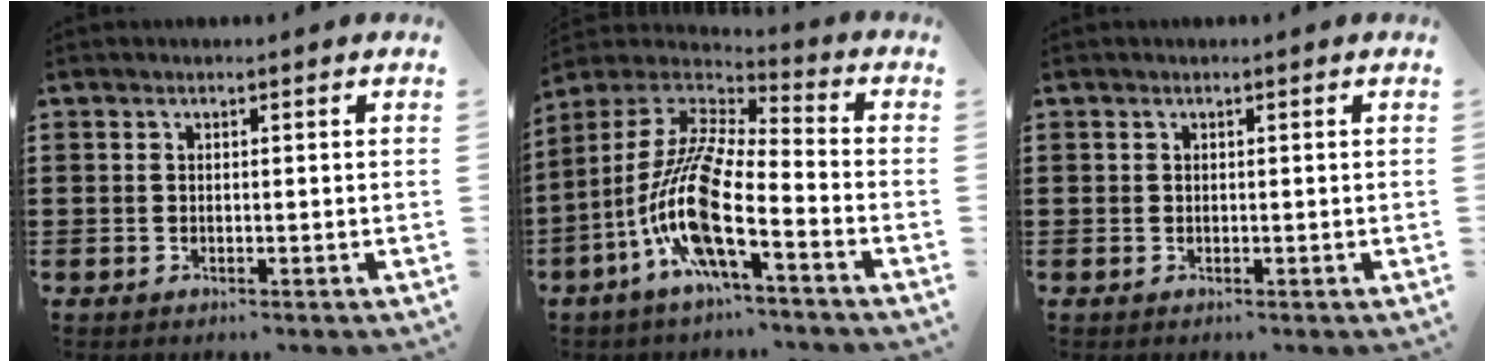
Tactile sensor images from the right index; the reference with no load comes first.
{"total": 12.3, "force": [-5.8, 1.9, 10.8], "torque": [-0.247, -0.033, -0.125]}
{"total": 0.0}